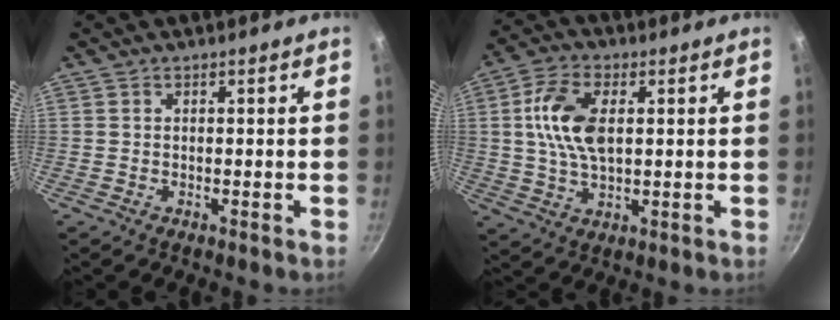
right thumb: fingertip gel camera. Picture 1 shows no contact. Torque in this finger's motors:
{"motor_torque": [1.29, 1.05, 1.10, -0.31, 0.15]}